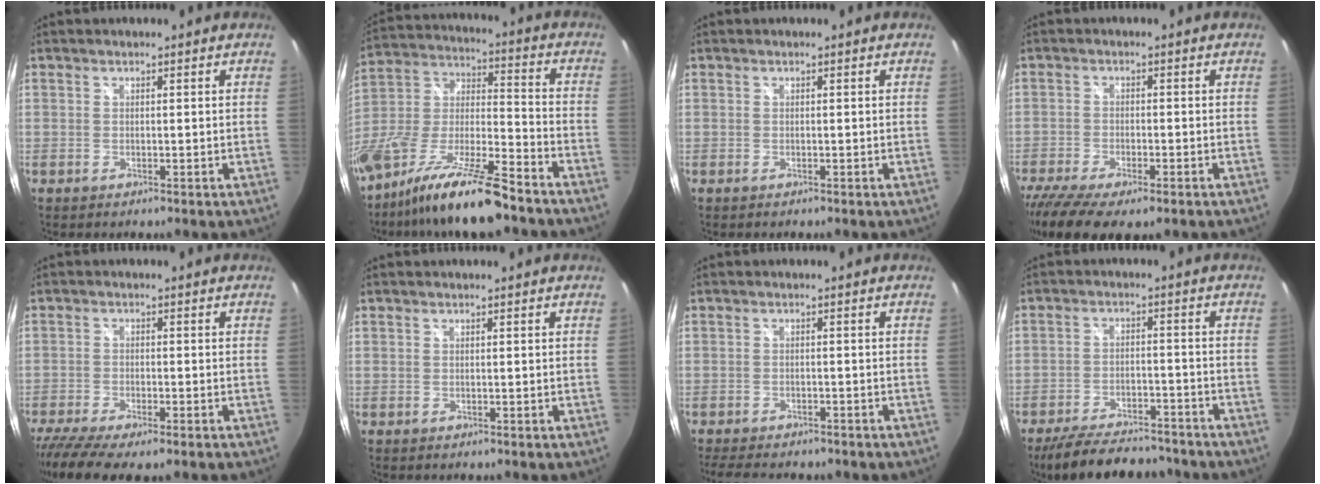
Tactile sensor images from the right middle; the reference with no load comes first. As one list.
[{"total": 19.4, "force": [-13.9, 3.3, 13.0], "torque": [-0.253, -0.023, -0.253]}, {"total": 0.0}, {"total": 10.8, "force": [-7.8, 3.3, 6.6], "torque": [-0.158, -0.050, -0.135]}, {"total": 9.2, "force": [-7.1, 1.9, 5.5], "torque": [-0.136, -0.043, -0.125]}, {"total": 0.0}, {"total": 9.5, "force": [-7.9, 3.1, 4.2], "torque": [-0.093, -0.020, -0.115]}, {"total": 16.8, "force": [-14.2, 5.2, 7.3], "torque": [-0.150, -0.007, -0.202]}]